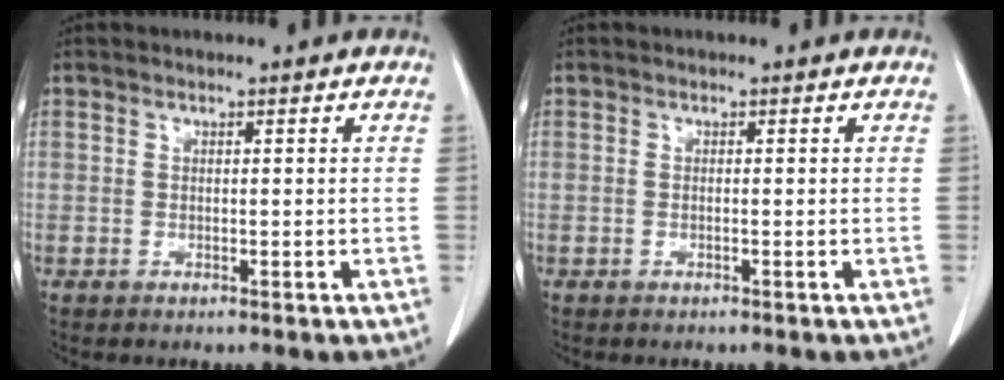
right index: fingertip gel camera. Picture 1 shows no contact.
{"total": 0.0}